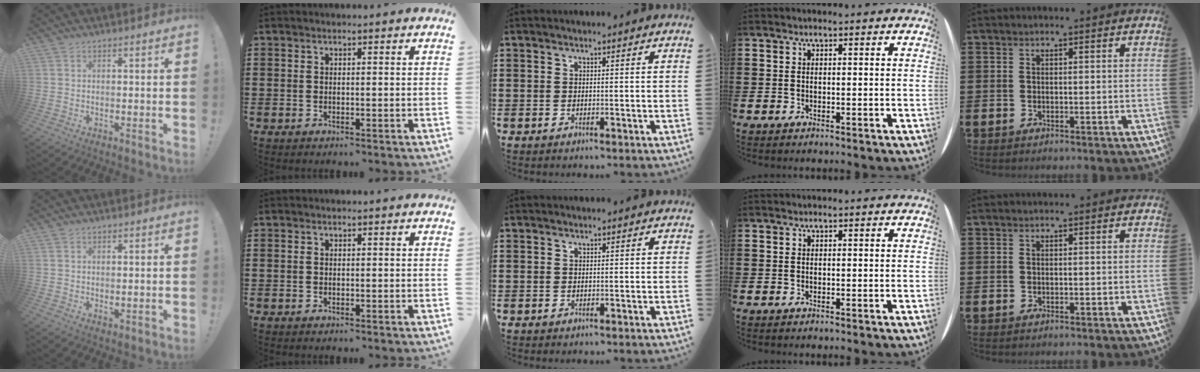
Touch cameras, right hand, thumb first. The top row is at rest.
{"thumb": {"total": 0.9, "force": [0.7, 0.2, 0.4], "torque": [-0.004, -0.003, 0.013]}}